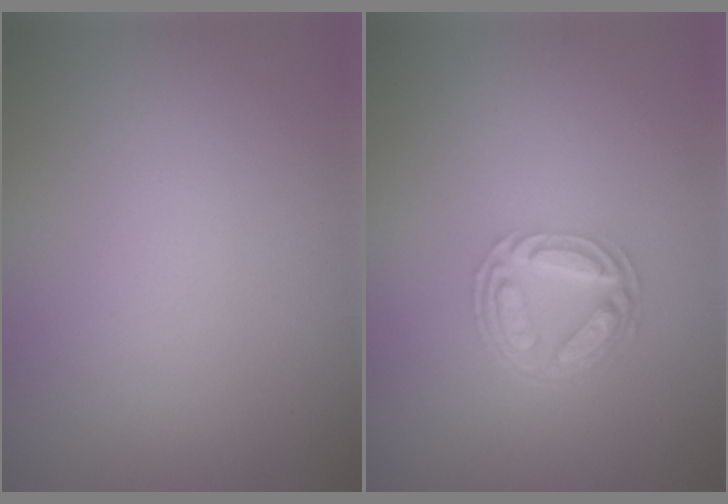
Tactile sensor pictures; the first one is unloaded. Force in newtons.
{"total": 4.4, "press": 3.3, "slide": 2.9}